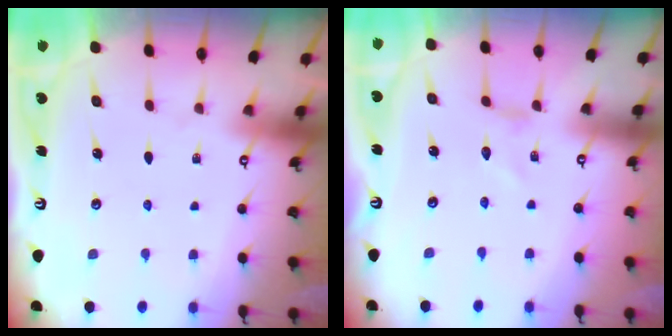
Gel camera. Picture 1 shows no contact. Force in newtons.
{"total": 0.0}